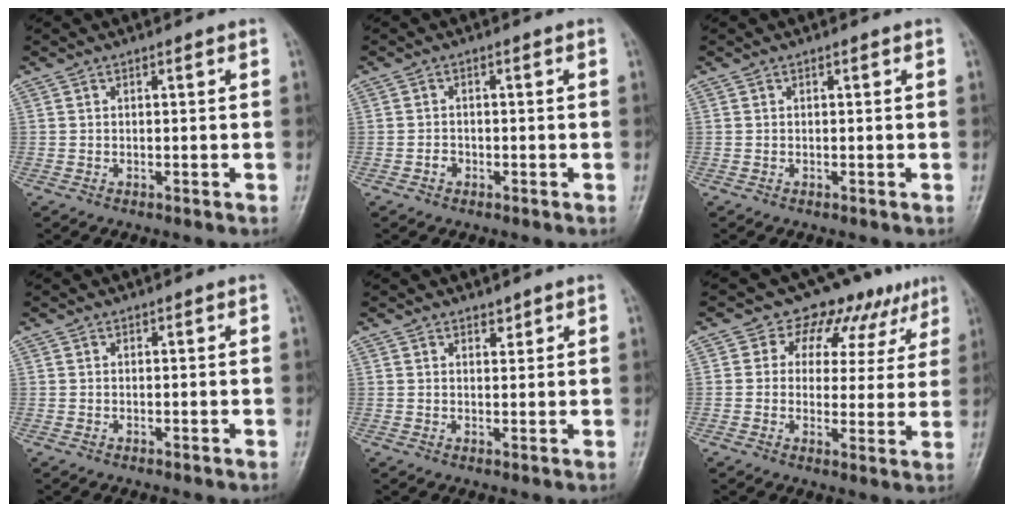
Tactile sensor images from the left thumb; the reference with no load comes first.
{"total": 1.6, "force": [-0.8, 1.3, 0.6], "torque": [-0.006, 0.011, -0.017]}
{"total": 0.0}
{"total": 0.0}
{"total": 1.4, "force": [1.2, 0.7, 0.5], "torque": [0.002, -0.009, 0.018]}
{"total": 10.9, "force": [6.8, 7.5, 4.2], "torque": [-0.002, -0.021, 0.076]}